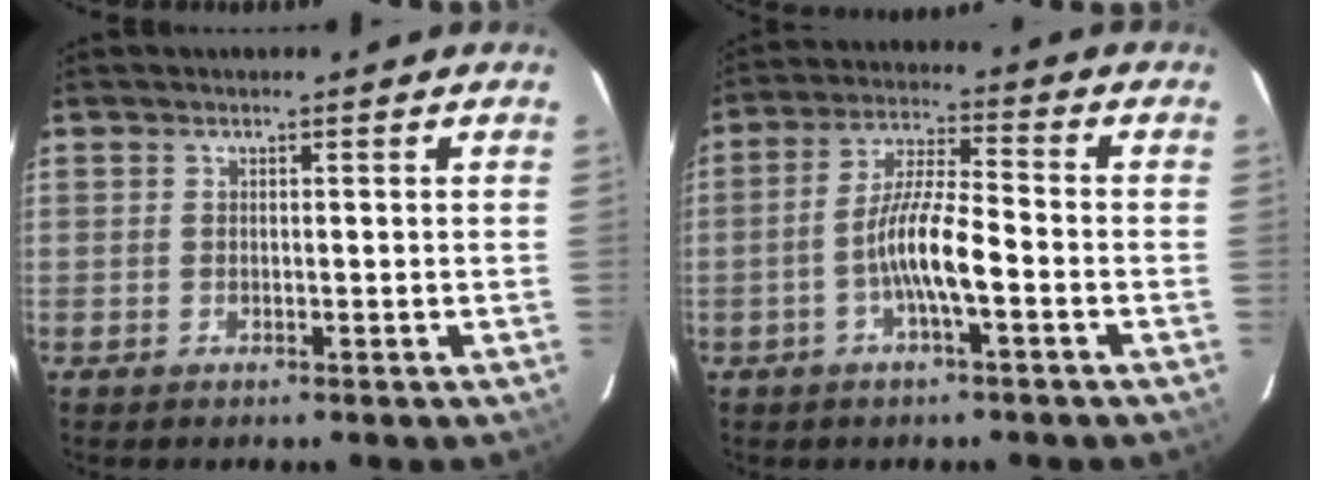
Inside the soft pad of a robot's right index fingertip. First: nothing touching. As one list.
[{"total": 8.5, "force": [-3.1, 1.2, 7.9], "torque": [-0.159, 0.006, -0.058]}]